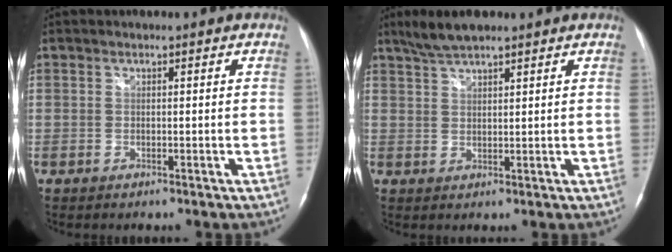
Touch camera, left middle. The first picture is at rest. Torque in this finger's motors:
{"motor_torque": [0.21, -0.08, 0.00, 0.02]}